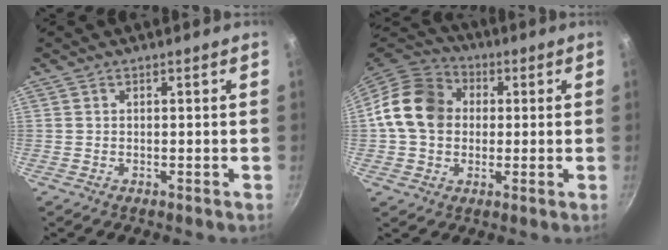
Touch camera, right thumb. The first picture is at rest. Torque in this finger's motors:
{"motor_torque": [0.77, 2.23, 1.14, -0.05, 0.41]}